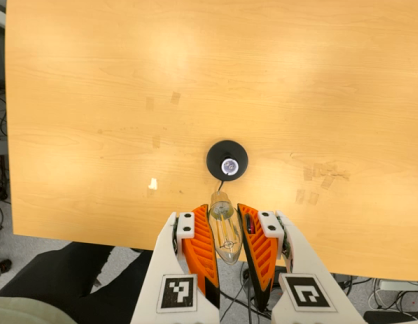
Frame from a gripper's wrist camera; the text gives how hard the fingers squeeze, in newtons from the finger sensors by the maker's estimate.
{"total": 22.1, "left": 24.6, "right": 19.5}